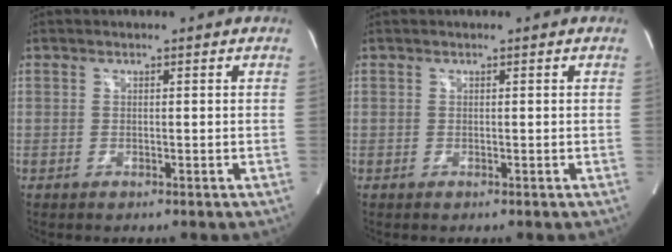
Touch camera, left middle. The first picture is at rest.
{"total": 0.0}